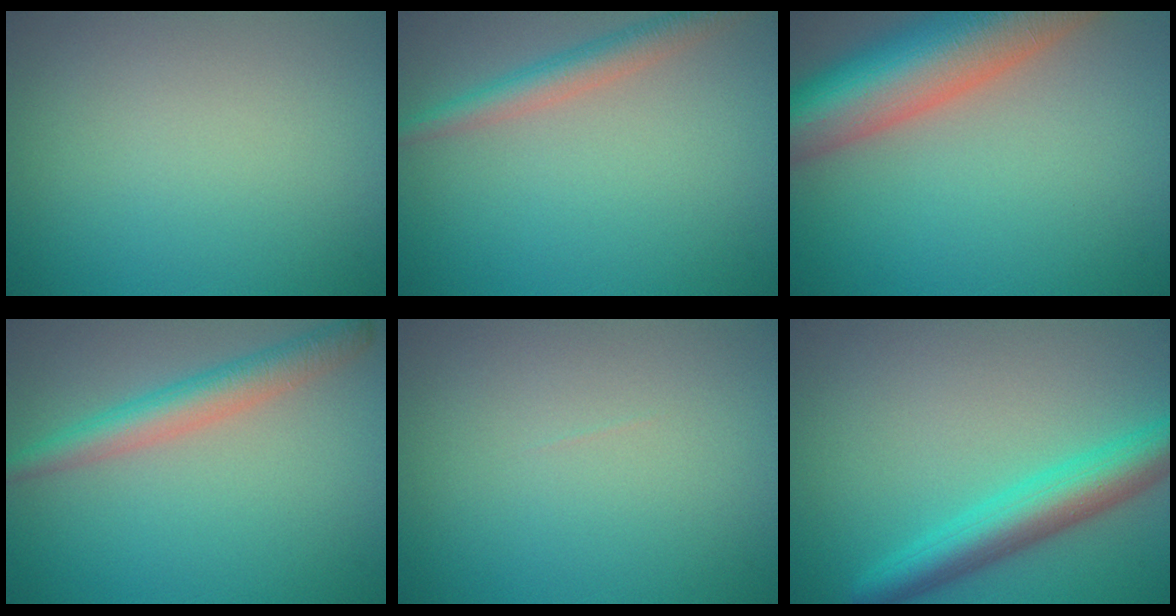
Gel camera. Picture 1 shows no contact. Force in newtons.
{"total": 2.9, "press": 2.9, "slide": 0.2}
{"total": 11.2, "press": 11.2, "slide": 0.6}
{"total": 3.6, "press": 3.5, "slide": 0.3}
{"total": 0.0}
{"total": 5.3, "press": 5.3, "slide": 0.2}